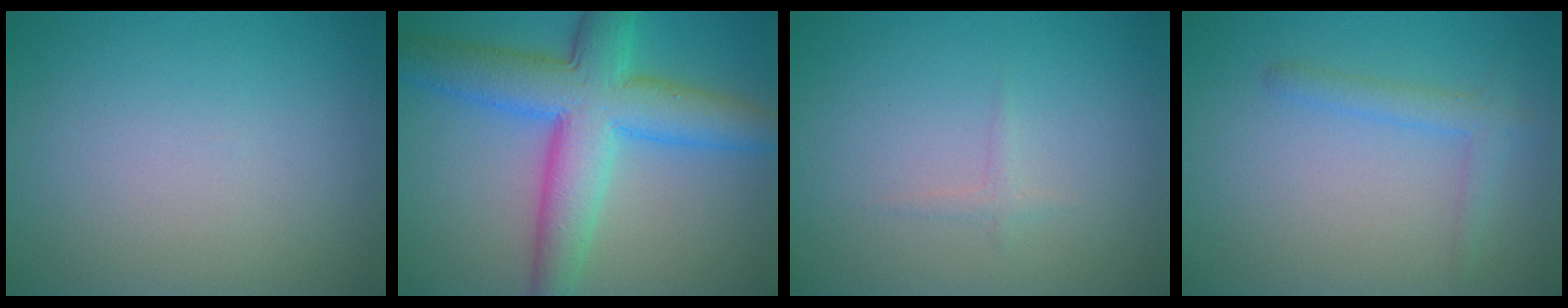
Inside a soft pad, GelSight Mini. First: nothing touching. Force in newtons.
{"total": 9.1, "press": 9.1, "slide": 0.1}
{"total": 0.7, "press": 0.7, "slide": 0.0}
{"total": 1.9, "press": 1.9, "slide": 0.1}